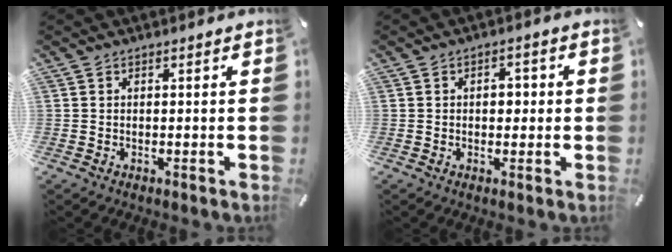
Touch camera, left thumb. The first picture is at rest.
{"total": 3.1, "force": [-0.2, 2.2, 2.3], "torque": [-0.028, 0.003, -0.010]}